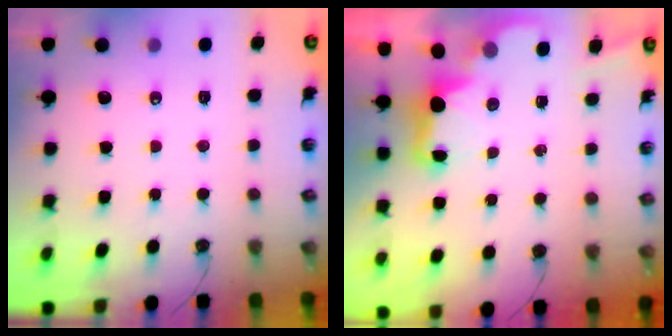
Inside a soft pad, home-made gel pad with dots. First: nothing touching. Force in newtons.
{"total": 3.0, "press": 2.9, "slide": 0.6}